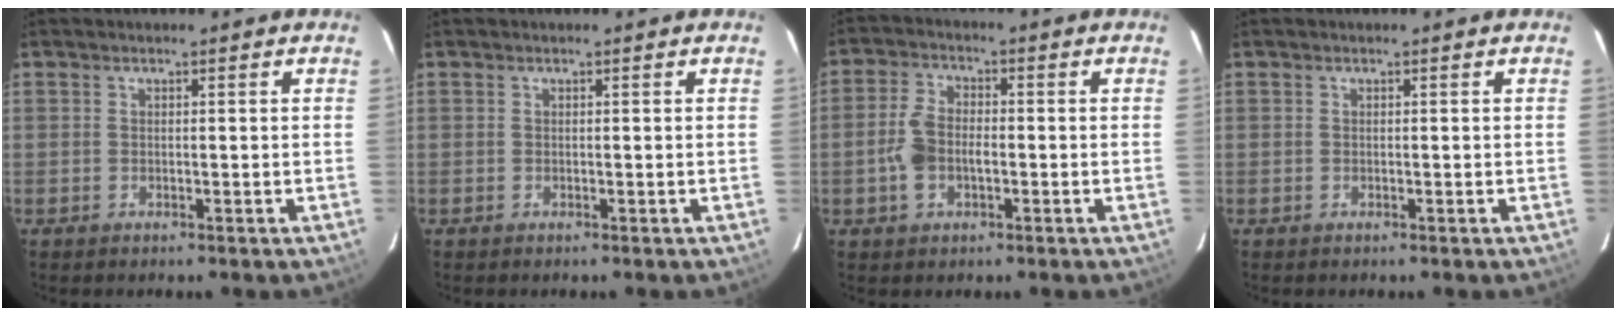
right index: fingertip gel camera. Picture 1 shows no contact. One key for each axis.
{"total": 0.0}
{"total": 6.0, "fx": -1.5, "fy": 3.8, "fz": 4.5, "tx": -0.098, "ty": 0.009, "tz": -0.023}
{"total": 0.0}